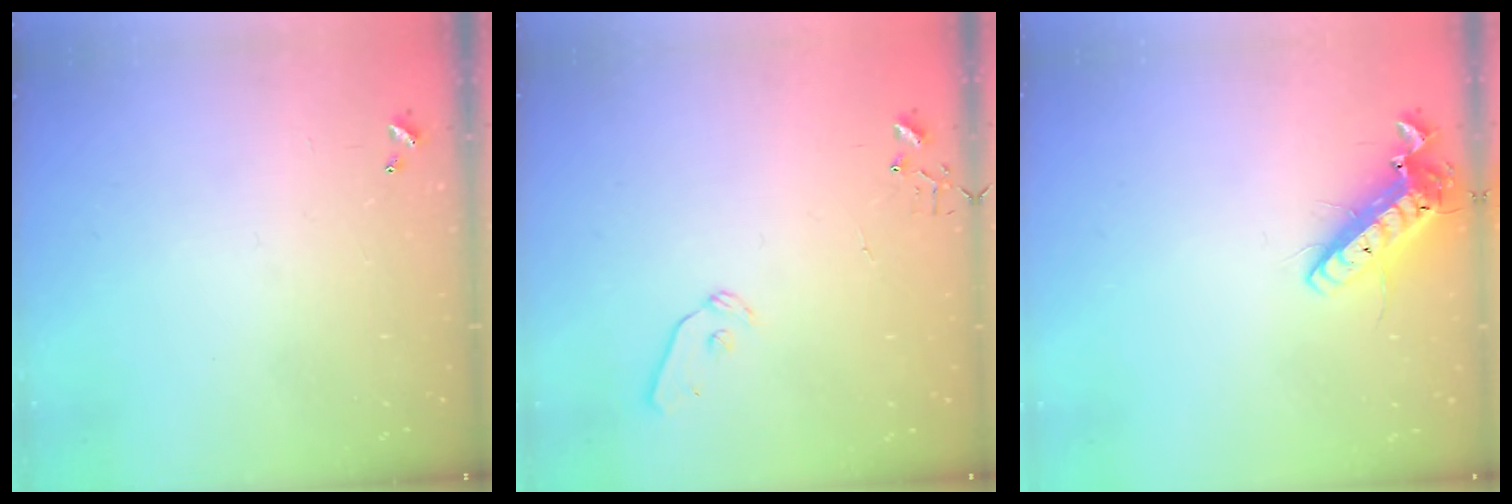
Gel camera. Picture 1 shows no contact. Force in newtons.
{"total": 8.7, "press": 8.7, "slide": 0.9}
{"total": 14.7, "press": 14.4, "slide": 2.9}